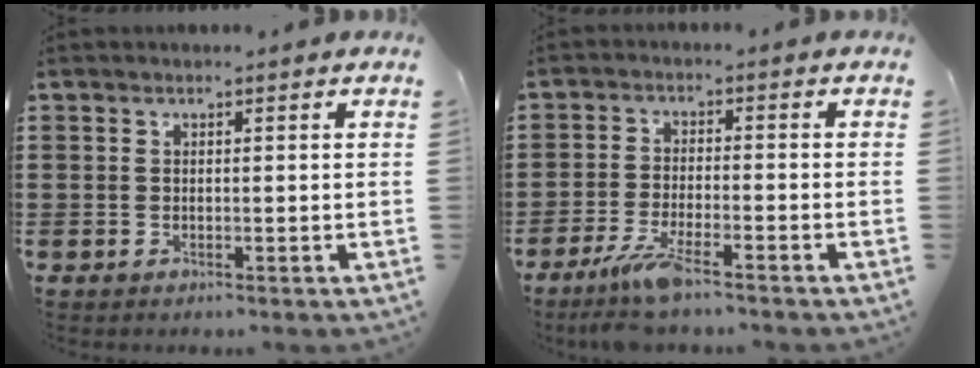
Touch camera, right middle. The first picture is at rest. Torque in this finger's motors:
{"motor_torque": [2.14, 0.00, 0.24, 0.14]}